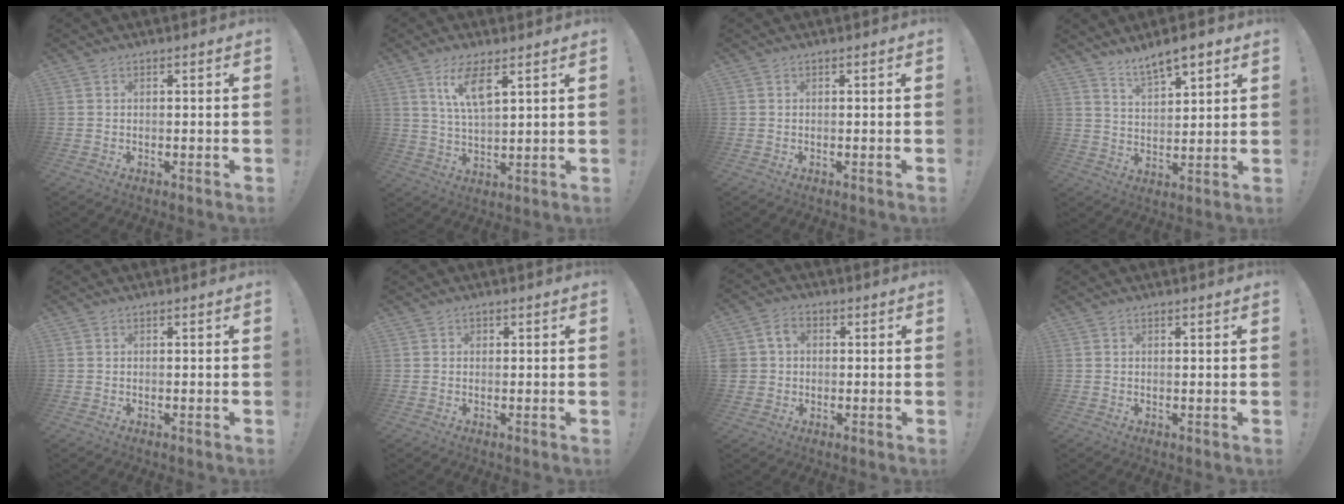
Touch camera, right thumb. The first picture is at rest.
{"total": 9.1, "force": [5.1, 2.7, 7.1], "torque": [-0.131, -0.015, 0.089]}
{"total": 0.0}
{"total": 8.4, "force": [6.6, 2.8, 4.5], "torque": [-0.069, -0.035, 0.119]}
{"total": 0.0}
{"total": 0.7, "force": [0.2, 0.7, 0.0], "torque": [0.008, -0.001, 0.003]}
{"total": 5.2, "force": [0.7, 4.6, 2.2], "torque": [-0.036, 0.012, 0.018]}
{"total": 0.7, "force": [0.5, -0.1, 0.5], "torque": [0.003, -0.005, 0.006]}